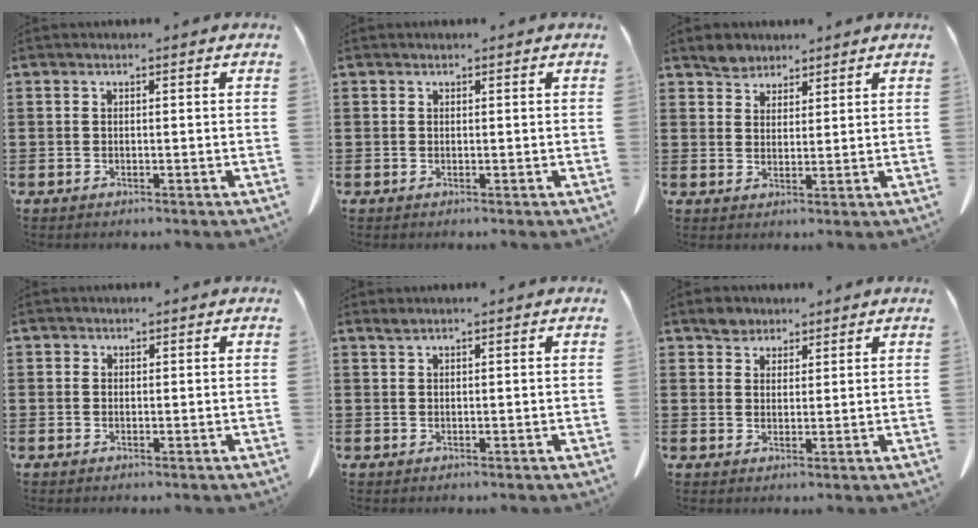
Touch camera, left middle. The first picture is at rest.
{"total": 0.0}
{"total": 3.3, "force": [2.8, 1.8, 0.3], "torque": [-0.009, 0.002, 0.053]}
{"total": 0.5, "force": [0.3, 0.5, 0.0], "torque": [-0.003, 0.003, 0.005]}
{"total": 0.9, "force": [0.8, 0.1, 0.5], "torque": [-0.012, 0.000, 0.015]}
{"total": 3.1, "force": [2.5, 1.8, 0.4], "torque": [-0.010, 0.005, 0.048]}